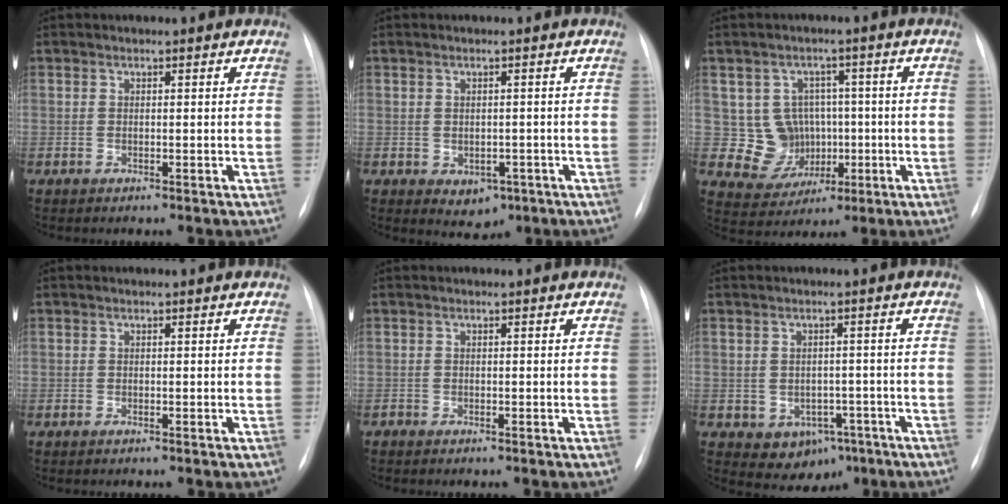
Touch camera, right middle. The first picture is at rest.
{"total": 3.5, "force": [-1.2, 2.6, 1.9], "torque": [-0.021, -0.001, -0.003]}
{"total": 7.7, "force": [0.1, 7.5, 1.6], "torque": [-0.025, 0.028, 0.018]}
{"total": 0.0}
{"total": 0.0}
{"total": 6.0, "force": [-2.8, 4.4, 2.8], "torque": [-0.036, 0.010, -0.027]}